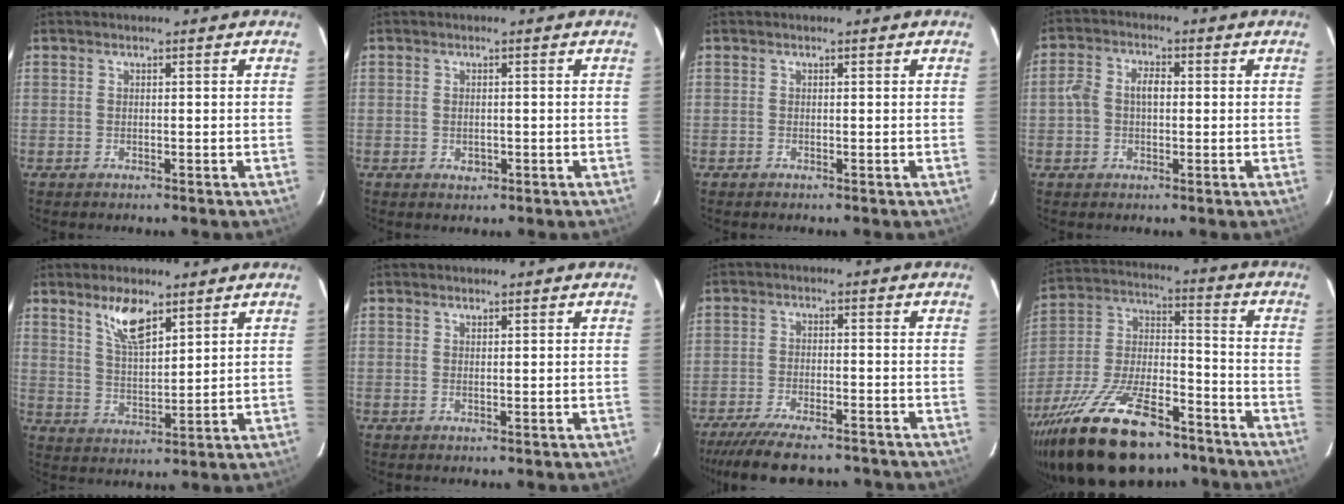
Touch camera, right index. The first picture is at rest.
{"total": 1.7, "force": [-0.4, 1.3, 0.9], "torque": [-0.015, 0.000, -0.005]}
{"total": 0.0}
{"total": 4.9, "force": [-0.2, 3.5, 3.4], "torque": [-0.068, 0.015, -0.005]}
{"total": 7.7, "force": [5.1, 2.6, 5.2], "torque": [-0.092, 0.000, 0.103]}
{"total": 0.6, "force": [0.6, 0.1, 0.2], "torque": [-0.005, 0.000, 0.010]}
{"total": 14.0, "force": [-11.9, 3.7, 6.5], "torque": [-0.141, -0.025, -0.186]}
{"total": 26.7, "force": [-18.1, 11.0, 16.3], "torque": [-0.316, -0.015, -0.287]}